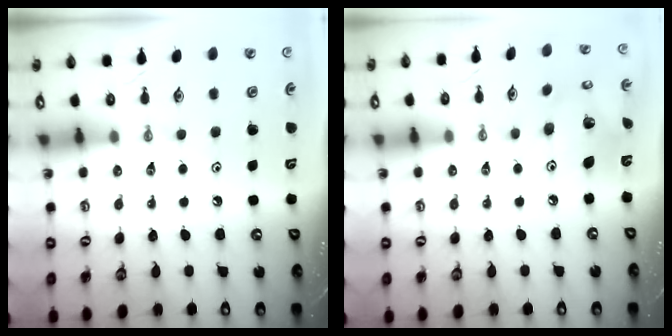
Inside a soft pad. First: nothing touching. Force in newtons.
{"total": 9.5, "press": 9.5, "slide": 0.4}